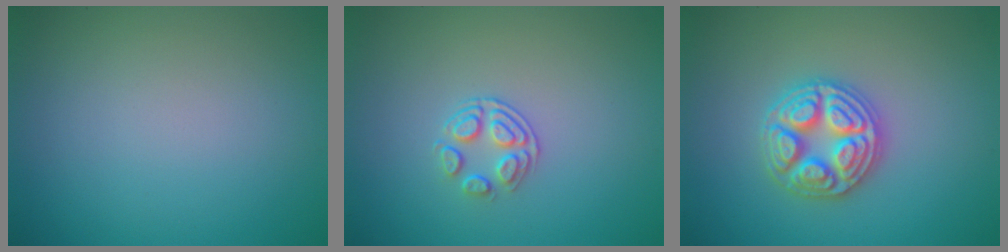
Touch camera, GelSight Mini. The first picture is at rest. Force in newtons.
{"total": 2.1, "press": 1.4, "slide": 1.5}
{"total": 4.9, "press": 4.8, "slide": 0.6}